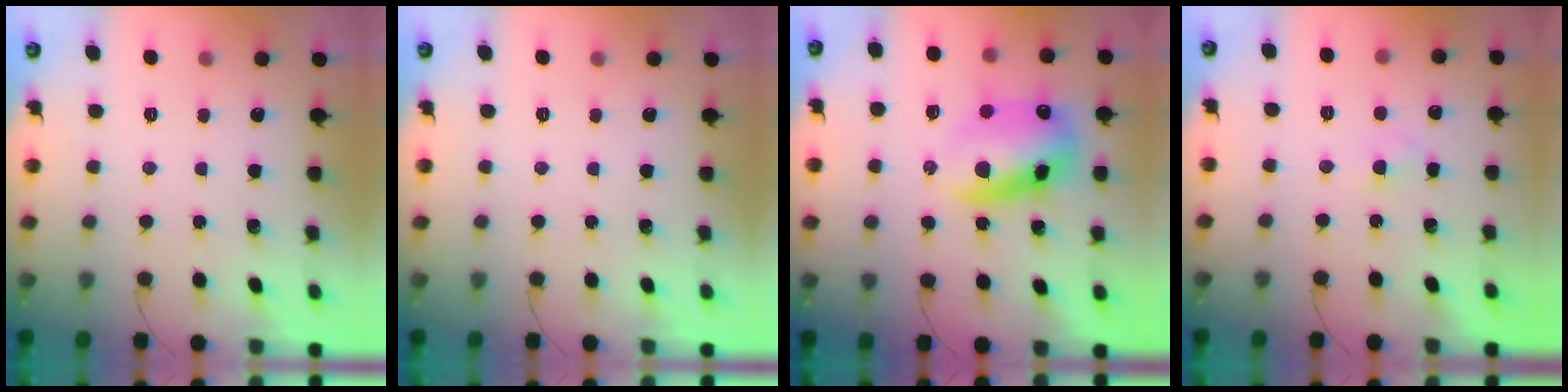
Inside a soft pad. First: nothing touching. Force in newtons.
{"total": 0.0}
{"total": 14.3, "press": 13.8, "slide": 3.6}
{"total": 2.1, "press": 1.8, "slide": 0.9}